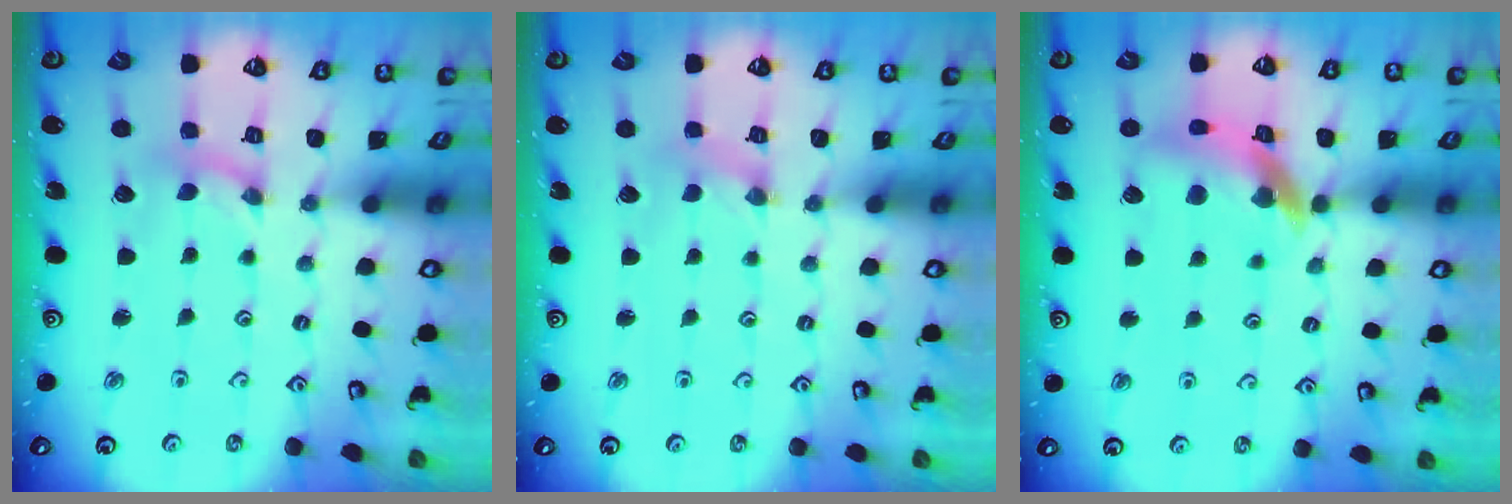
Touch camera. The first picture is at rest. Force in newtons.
{"total": 0.0}
{"total": 11.7, "press": 11.7, "slide": 1.4}